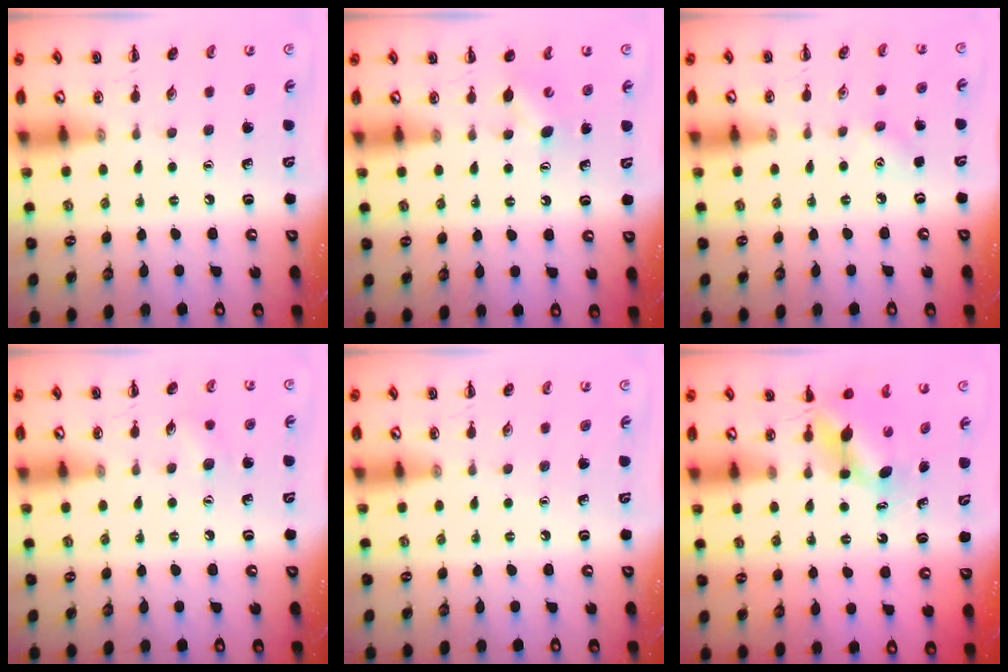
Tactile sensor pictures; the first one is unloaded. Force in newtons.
{"total": 3.8, "press": 3.7, "slide": 0.8}
{"total": 3.9, "press": 3.8, "slide": 0.9}
{"total": 5.6, "press": 5.4, "slide": 1.4}
{"total": 0.0}
{"total": 4.9, "press": 4.9, "slide": 0.4}